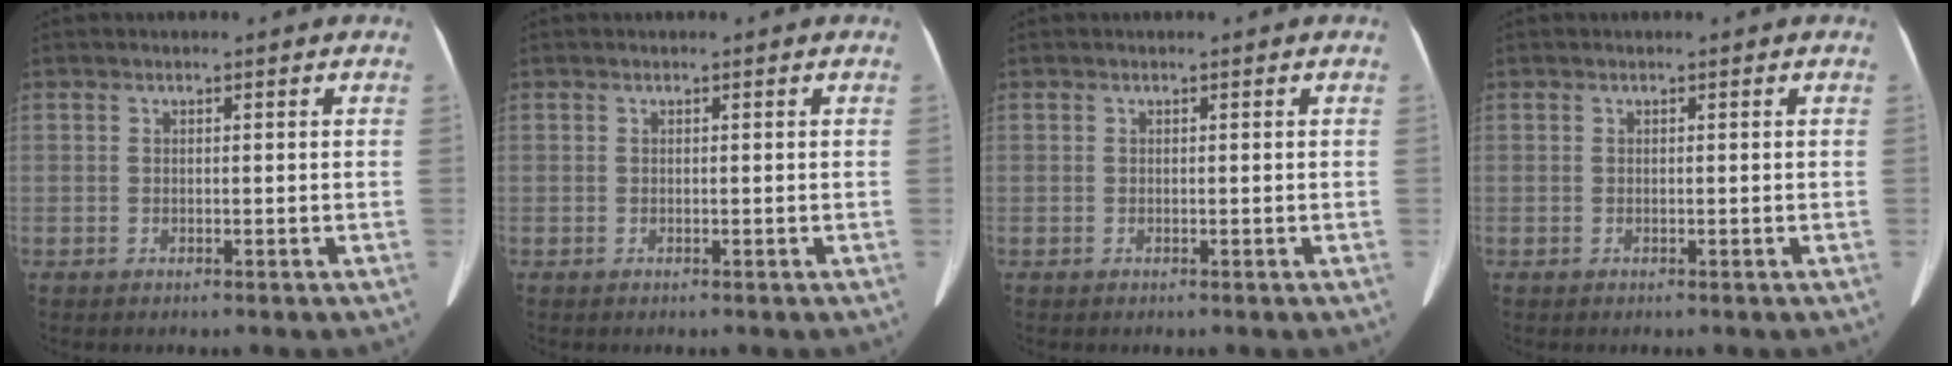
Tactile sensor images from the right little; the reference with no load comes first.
{"total": 0.0}
{"total": 0.0}
{"total": 0.0}